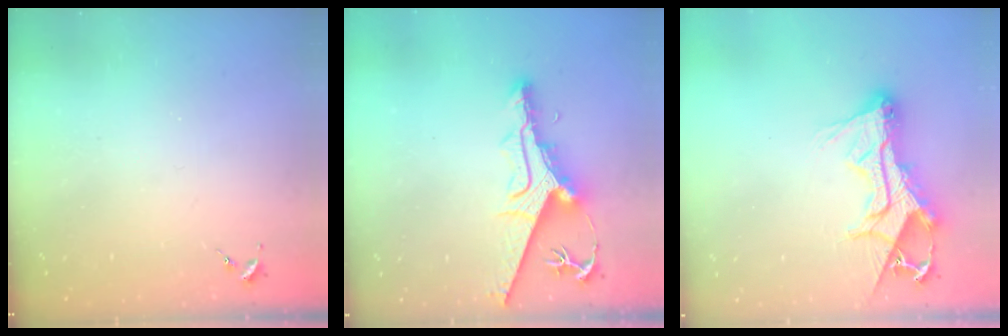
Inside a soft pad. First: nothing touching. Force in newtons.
{"total": 13.0, "press": 12.8, "slide": 1.8}
{"total": 17.3, "press": 17.2, "slide": 1.5}